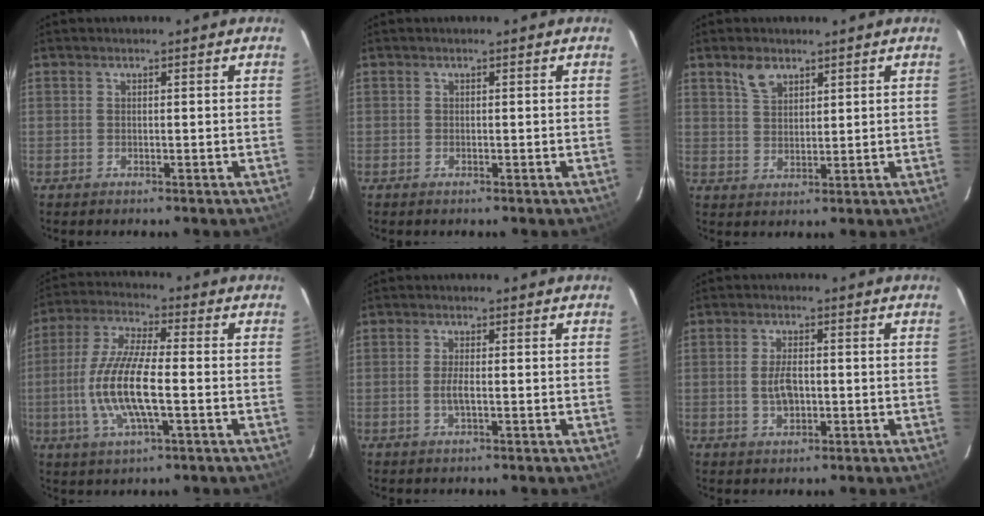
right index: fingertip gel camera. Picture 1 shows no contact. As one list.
[{"total": 0.0}, {"total": 4.4, "force": [2.9, 2.4, 2.2], "torque": [-0.037, 0.008, 0.058]}, {"total": 13.3, "force": [-2.5, 3.4, 12.6], "torque": [-0.262, -0.005, -0.049]}, {"total": 2.2, "force": [-0.6, 0.4, 2.1], "torque": [-0.042, -0.005, -0.010]}, {"total": 4.3, "force": [-0.5, 2.2, 3.7], "torque": [-0.071, 0.000, -0.004]}]